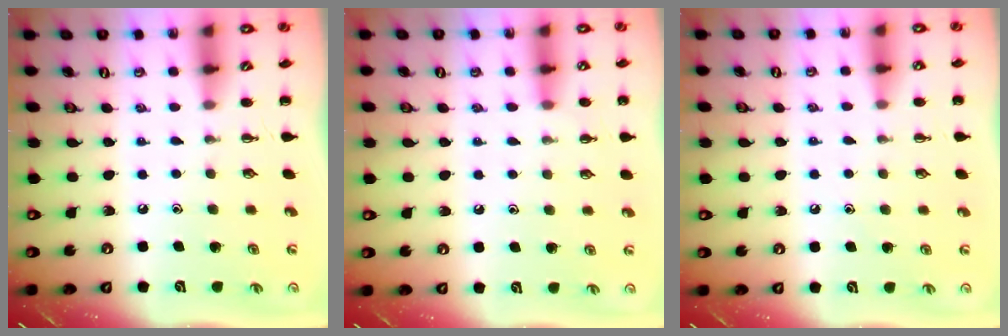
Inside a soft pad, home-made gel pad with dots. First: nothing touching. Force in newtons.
{"total": 6.8, "press": 6.5, "slide": 2.1}
{"total": 6.4, "press": 6.2, "slide": 1.8}